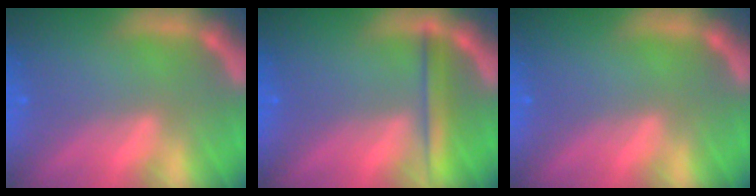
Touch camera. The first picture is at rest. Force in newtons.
{"total": 2.9}
{"total": 0.0}